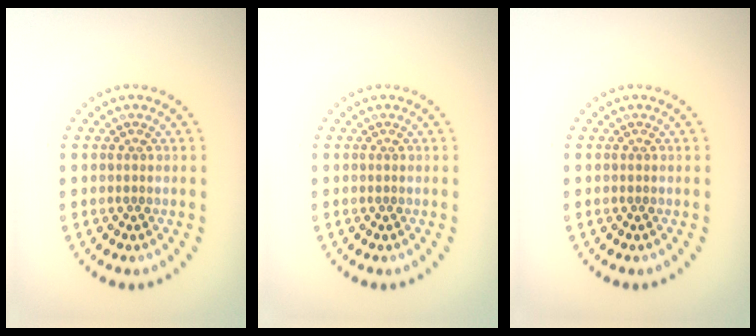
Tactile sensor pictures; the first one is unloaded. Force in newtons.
{"total": 0.0}
{"total": 0.0}